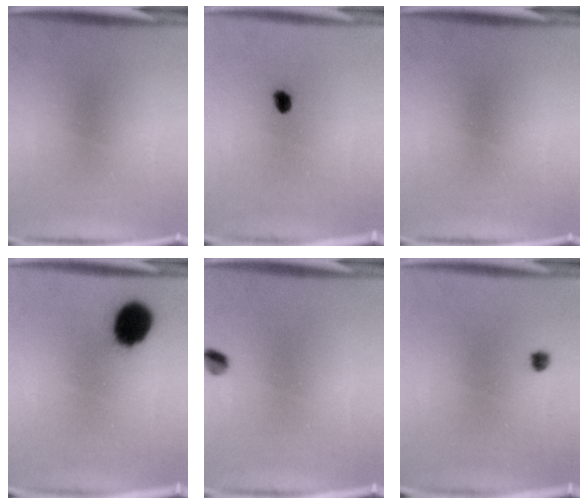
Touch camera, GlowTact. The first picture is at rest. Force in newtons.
{"total": 3.0}
{"total": 0.0}
{"total": 11.1}
{"total": 2.3}
{"total": 1.2}